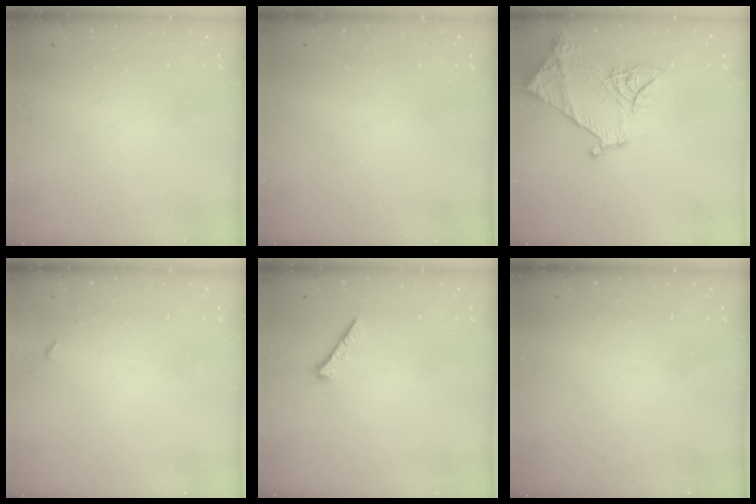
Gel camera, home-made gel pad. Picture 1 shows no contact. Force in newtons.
{"total": 0.0}
{"total": 14.8, "press": 14.7, "slide": 1.6}
{"total": 3.2, "press": 3.2, "slide": 0.4}
{"total": 0.0}
{"total": 1.5, "press": 1.5, "slide": 0.1}